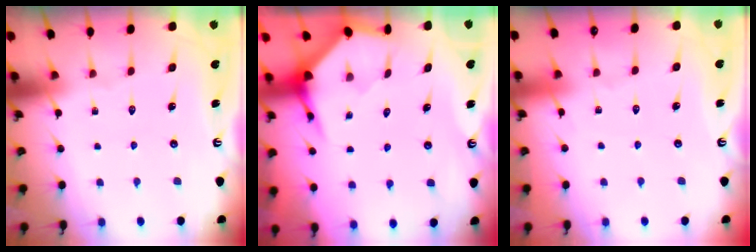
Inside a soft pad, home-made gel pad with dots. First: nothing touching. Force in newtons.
{"total": 4.0, "press": 4.0, "slide": 0.4}
{"total": 2.1, "press": 2.1, "slide": 0.3}